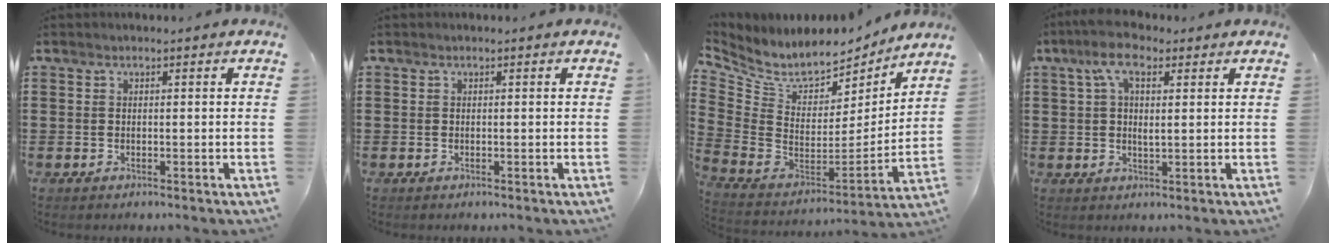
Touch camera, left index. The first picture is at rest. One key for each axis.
{"total": 0.0}
{"total": 6.9, "fx": 6.0, "fy": 2.8, "fz": 2.0, "tx": -0.079, "ty": -0.054, "tz": 0.104}
{"total": 6.2, "fx": 2.7, "fy": 2.5, "fz": 5.0, "tx": -0.105, "ty": 0.010, "tz": 0.044}